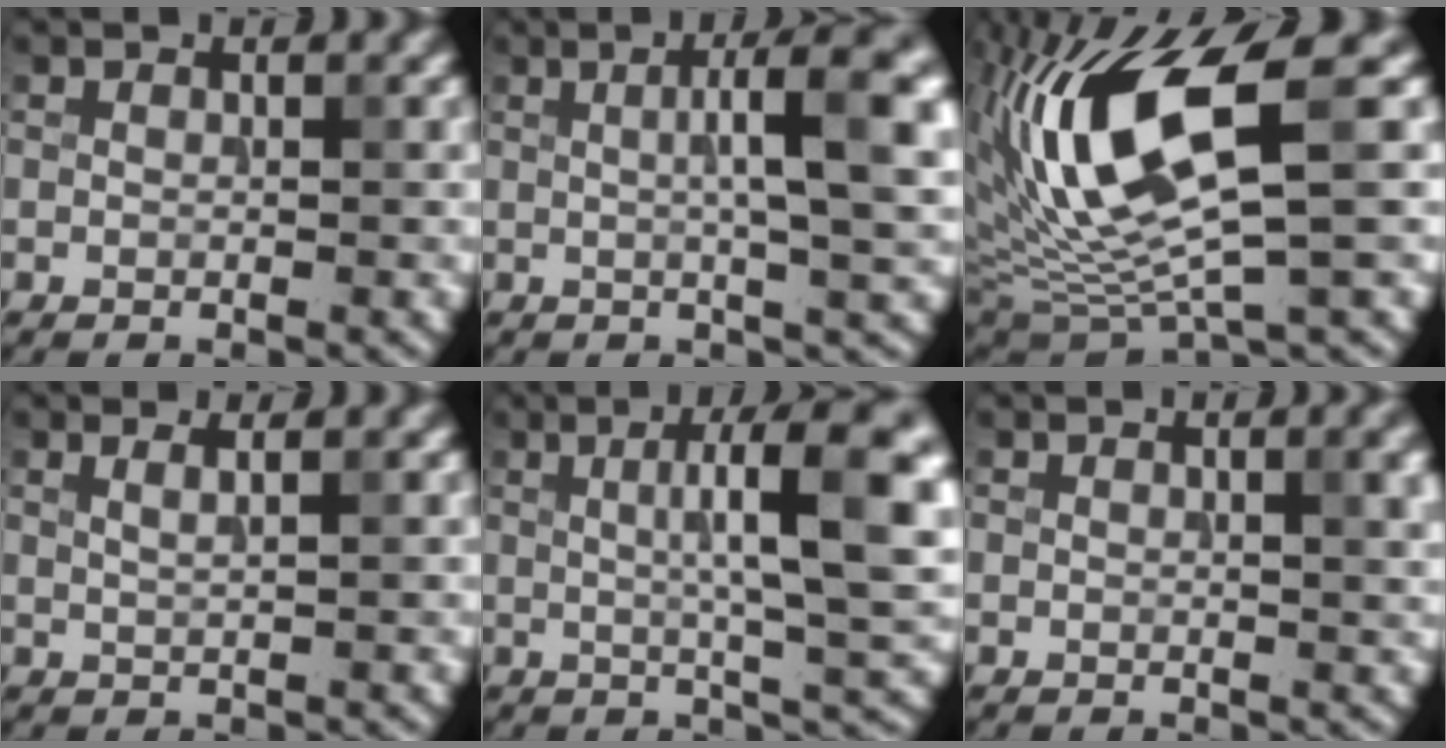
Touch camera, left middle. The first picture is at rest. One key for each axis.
{"total": 8.0, "fx": 1.6, "fy": 1.5, "fz": 7.7, "tx": -0.092, "ty": 0.016, "tz": 0.020}
{"total": 11.5, "fx": 2.4, "fy": 3.4, "fz": 10.7, "tx": -0.209, "ty": -0.004, "tz": 0.047}
{"total": 2.2, "fx": 1.3, "fy": 1.0, "fz": 1.5, "tx": -0.001, "ty": 0.003, "tz": -0.007}
{"total": 9.8, "fx": 1.9, "fy": 1.9, "fz": 9.5, "tx": -0.124, "ty": 0.008, "tz": 0.029}
{"total": 3.1, "fx": 0.9, "fy": 1.1, "fz": 2.8, "tx": -0.026, "ty": 0.008, "tz": 0.008}